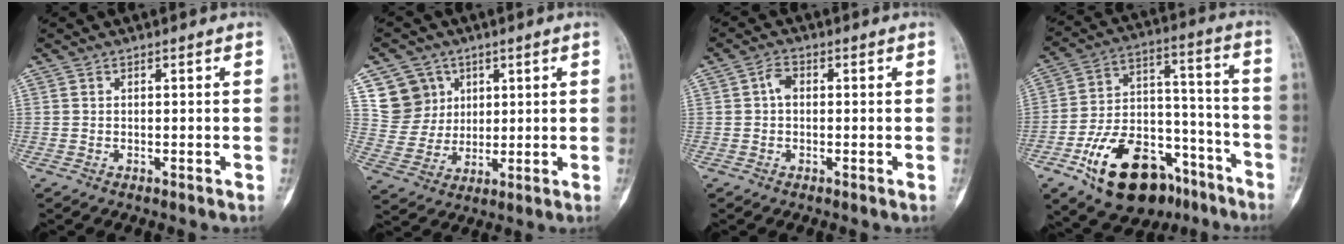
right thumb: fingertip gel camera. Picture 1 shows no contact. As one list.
[{"total": 9.4, "force": [4.2, 8.3, 1.6], "torque": [0.005, -0.020, 0.086]}, {"total": 2.5, "force": [0.1, 1.7, 1.9], "torque": [-0.030, 0.009, -0.005]}, {"total": 22.8, "force": [-13.1, 12.6, 13.8], "torque": [-0.221, 0.083, -0.210]}]